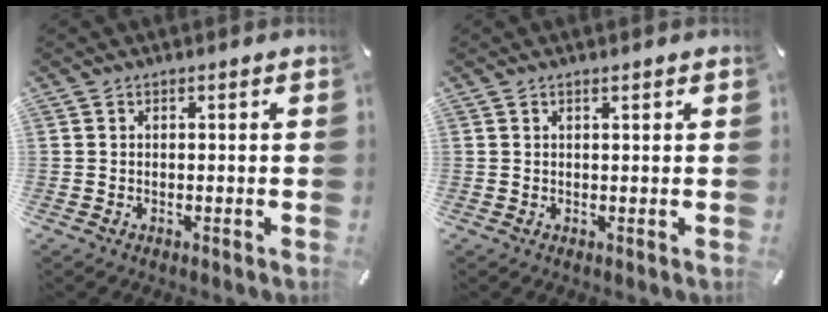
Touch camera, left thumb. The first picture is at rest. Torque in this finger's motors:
{"motor_torque": [-0.18, -0.18, -0.15, 0.17, -0.02]}